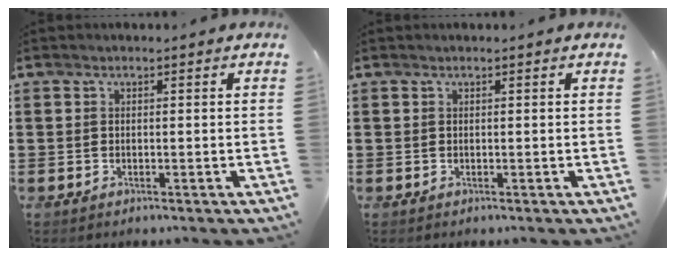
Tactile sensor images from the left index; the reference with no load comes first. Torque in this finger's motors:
{"motor_torque": [0.10, -0.07, 0.06, -0.01]}